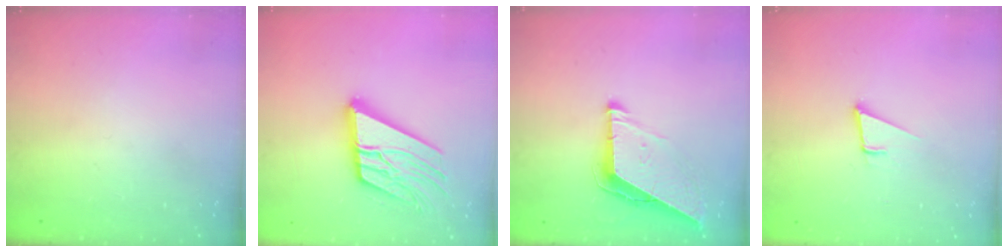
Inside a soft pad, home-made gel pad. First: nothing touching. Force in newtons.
{"total": 17.6, "press": 17.5, "slide": 2.2}
{"total": 8.8, "press": 8.7, "slide": 0.4}
{"total": 3.6, "press": 2.8, "slide": 2.3}